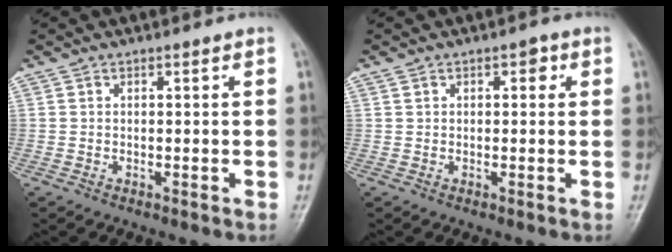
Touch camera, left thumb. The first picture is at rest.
{"total": 2.0, "force": [0.7, 1.5, 1.2], "torque": [-0.004, 0.006, 0.010]}